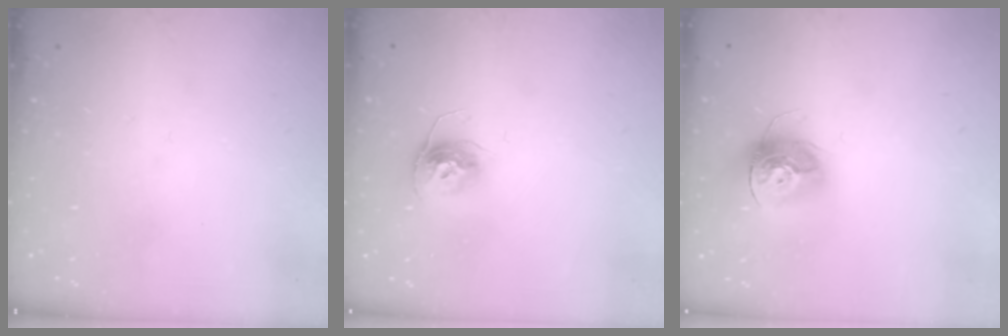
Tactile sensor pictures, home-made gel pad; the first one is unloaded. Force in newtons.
{"total": 10.5, "press": 10.5, "slide": 0.5}
{"total": 13.7, "press": 13.7, "slide": 1.0}